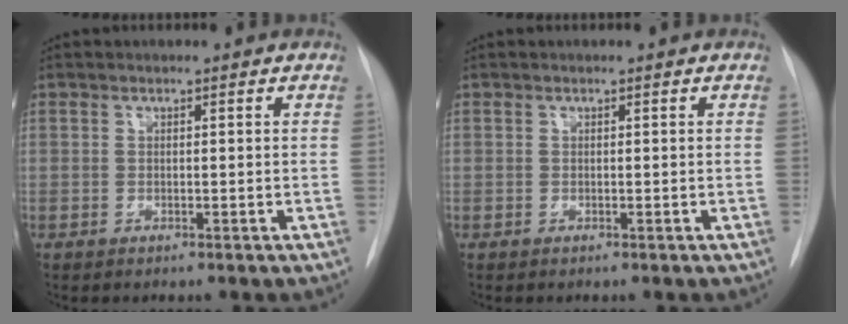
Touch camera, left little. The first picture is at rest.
{"total": 0.0}